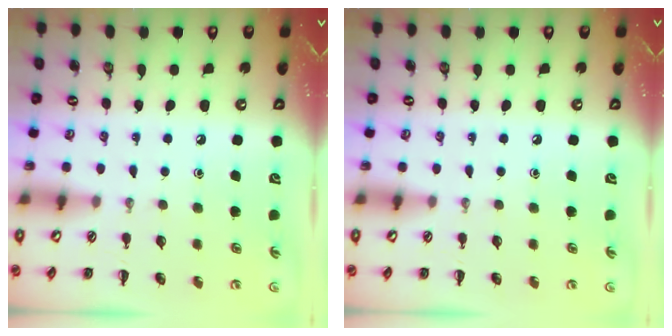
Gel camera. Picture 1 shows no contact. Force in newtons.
{"total": 0.0}